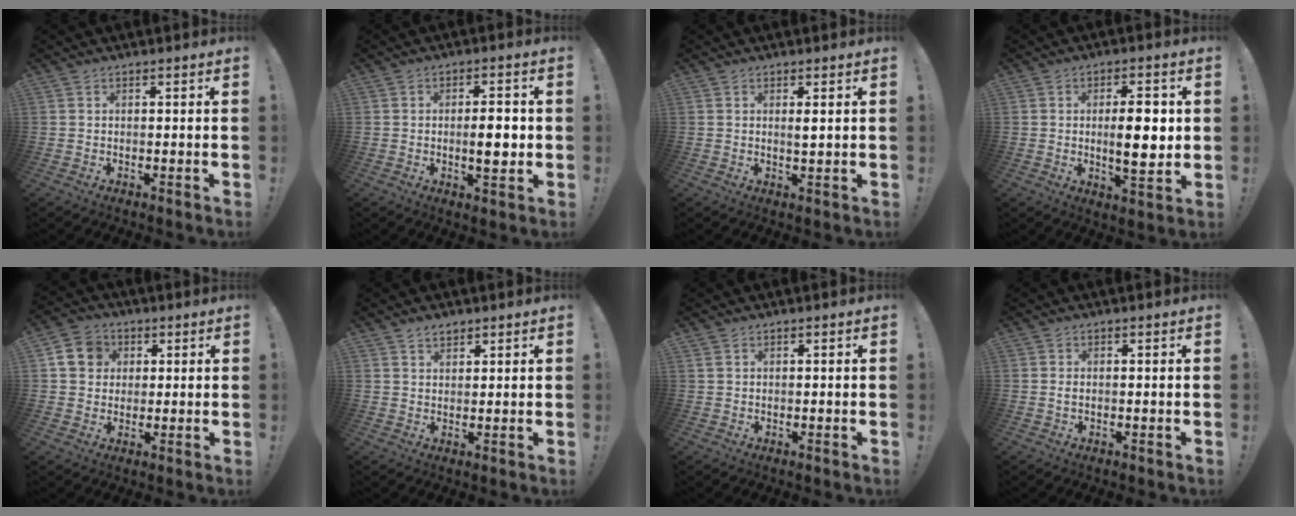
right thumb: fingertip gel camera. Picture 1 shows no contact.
{"total": 6.5, "force": [-0.7, 2.2, 6.1], "torque": [-0.075, -0.004, -0.018]}
{"total": 1.8, "force": [0.7, 0.2, 1.7], "torque": [-0.020, -0.007, 0.008]}
{"total": 10.4, "force": [0.4, 3.3, 9.8], "torque": [-0.147, -0.011, -0.003]}
{"total": 8.9, "force": [2.6, 7.8, 3.4], "torque": [-0.046, -0.003, 0.054]}
{"total": 2.9, "force": [2.4, 1.5, 0.8], "torque": [-0.003, -0.015, 0.041]}
{"total": 1.0, "force": [0.5, 0.7, 0.5], "torque": [-0.013, 0.003, 0.011]}
{"total": 0.8, "force": [-0.1, 0.3, 0.7], "torque": [-0.014, 0.002, -0.002]}